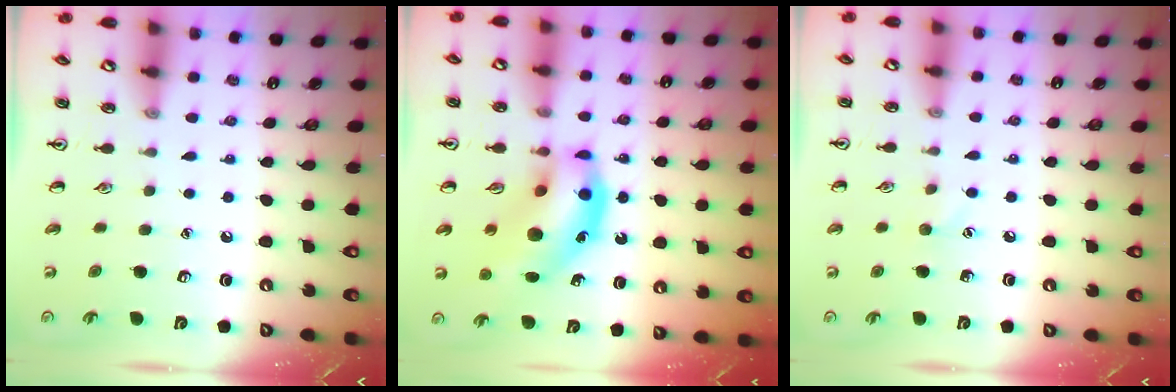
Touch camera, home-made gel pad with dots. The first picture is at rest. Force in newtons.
{"total": 15.3, "press": 14.7, "slide": 4.5}
{"total": 3.8, "press": 3.7, "slide": 1.0}